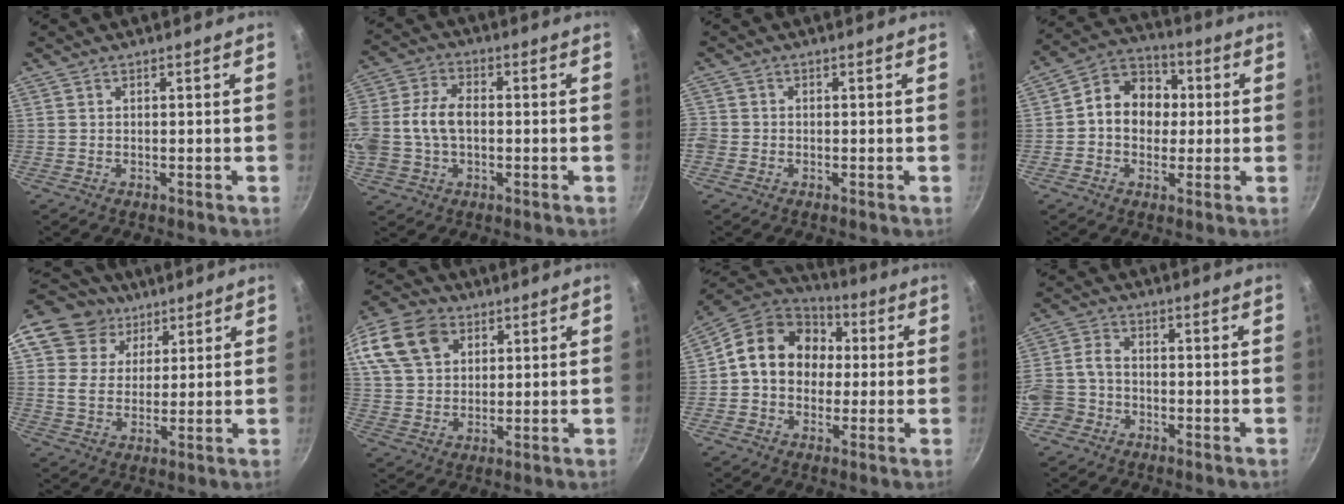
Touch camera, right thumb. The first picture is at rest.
{"total": 12.4, "force": [-0.7, 8.5, 9.0], "torque": [-0.183, 0.030, -0.022]}
{"total": 3.7, "force": [-1.4, 3.1, 1.3], "torque": [-0.032, 0.007, -0.033]}
{"total": 11.6, "force": [0.6, 9.6, 6.5], "torque": [-0.059, 0.024, -0.012]}
{"total": 13.7, "force": [8.2, 10.2, 4.0], "torque": [-0.056, -0.018, 0.140]}
{"total": 18.1, "force": [8.4, 12.9, 9.6], "torque": [-0.193, 0.013, 0.155]}
{"total": 16.4, "force": [1.6, 13.6, 9.0], "torque": [-0.119, 0.038, 0.010]}
{"total": 7.3, "force": [-3.4, 5.6, 3.2], "torque": [-0.049, 0.039, -0.075]}